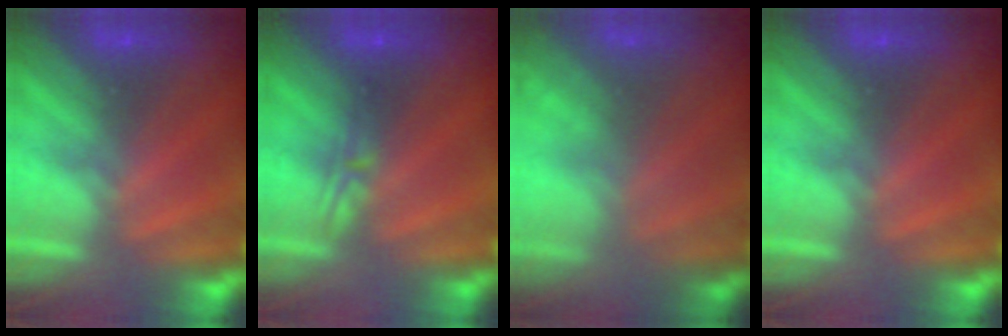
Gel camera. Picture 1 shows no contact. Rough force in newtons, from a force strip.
{"total": 2.3}
{"total": 6.9}
{"total": 0.0}